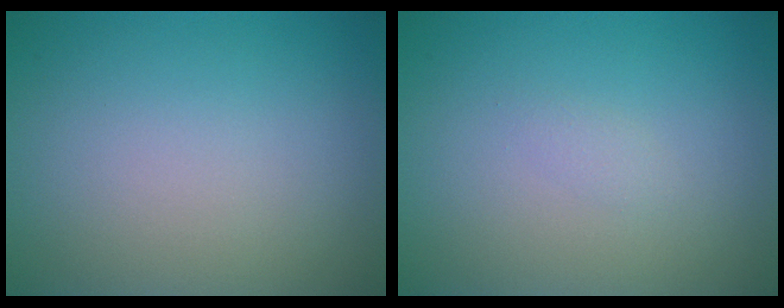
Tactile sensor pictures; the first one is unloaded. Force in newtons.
{"total": 0.7, "press": 0.7, "slide": 0.1}